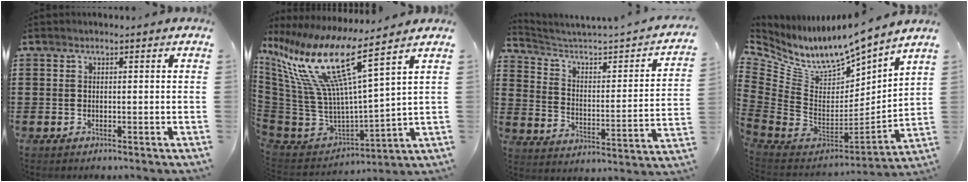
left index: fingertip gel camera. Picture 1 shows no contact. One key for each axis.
{"total": 14.9, "fx": 7.7, "fy": 3.2, "fz": 12.4, "tx": -0.281, "ty": -0.055, "tz": 0.120}
{"total": 3.1, "fx": 2.3, "fy": 0.4, "fz": 2.0, "tx": -0.058, "ty": -0.033, "tz": 0.025}
{"total": 8.1, "fx": 7.0, "fy": 2.8, "fz": 3.1, "tx": -0.100, "ty": -0.069, "tz": 0.118}